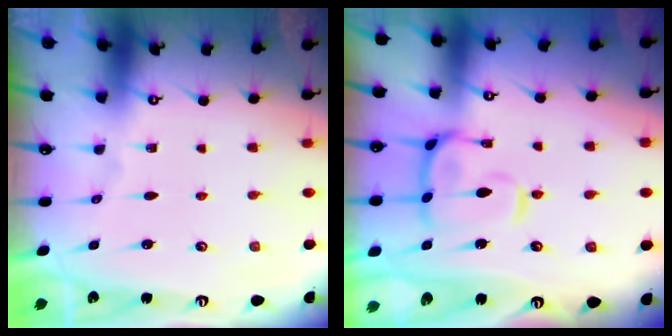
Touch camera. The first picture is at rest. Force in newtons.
{"total": 6.5, "press": 6.4, "slide": 1.2}